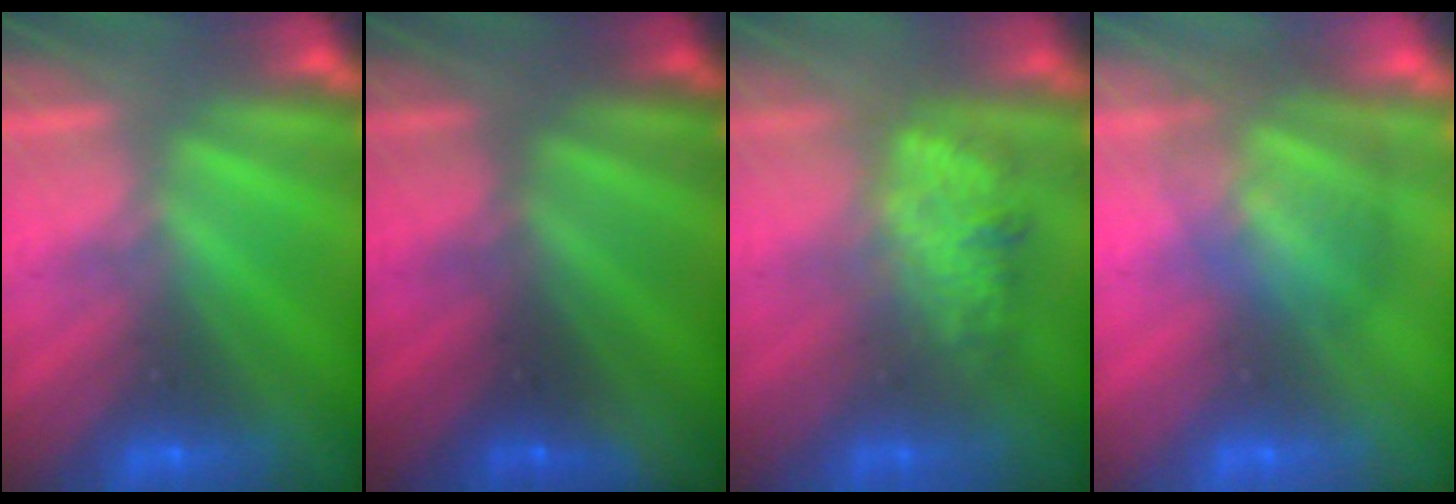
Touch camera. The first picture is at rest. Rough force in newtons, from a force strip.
{"total": 1.6}
{"total": 2.6}
{"total": 3.8}